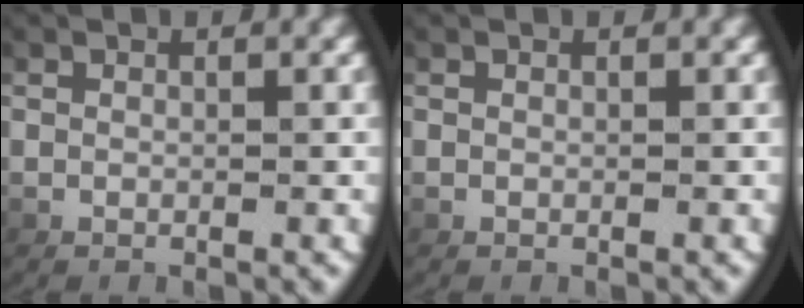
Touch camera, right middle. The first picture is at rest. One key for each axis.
{"total": 0.0}